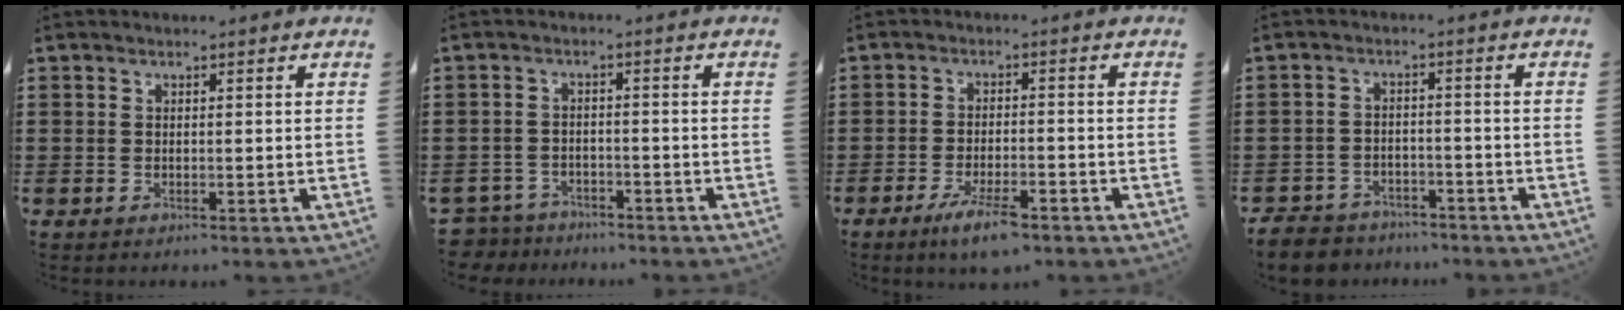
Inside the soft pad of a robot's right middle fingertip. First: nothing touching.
{"total": 3.4, "force": [-3.3, 0.8, -0.1], "torque": [-0.016, -0.005, -0.075]}
{"total": 5.1, "force": [-3.4, 1.1, 3.7], "torque": [-0.069, 0.000, -0.061]}
{"total": 4.4, "force": [-4.3, 1.1, 0.3], "torque": [-0.021, 0.002, -0.092]}